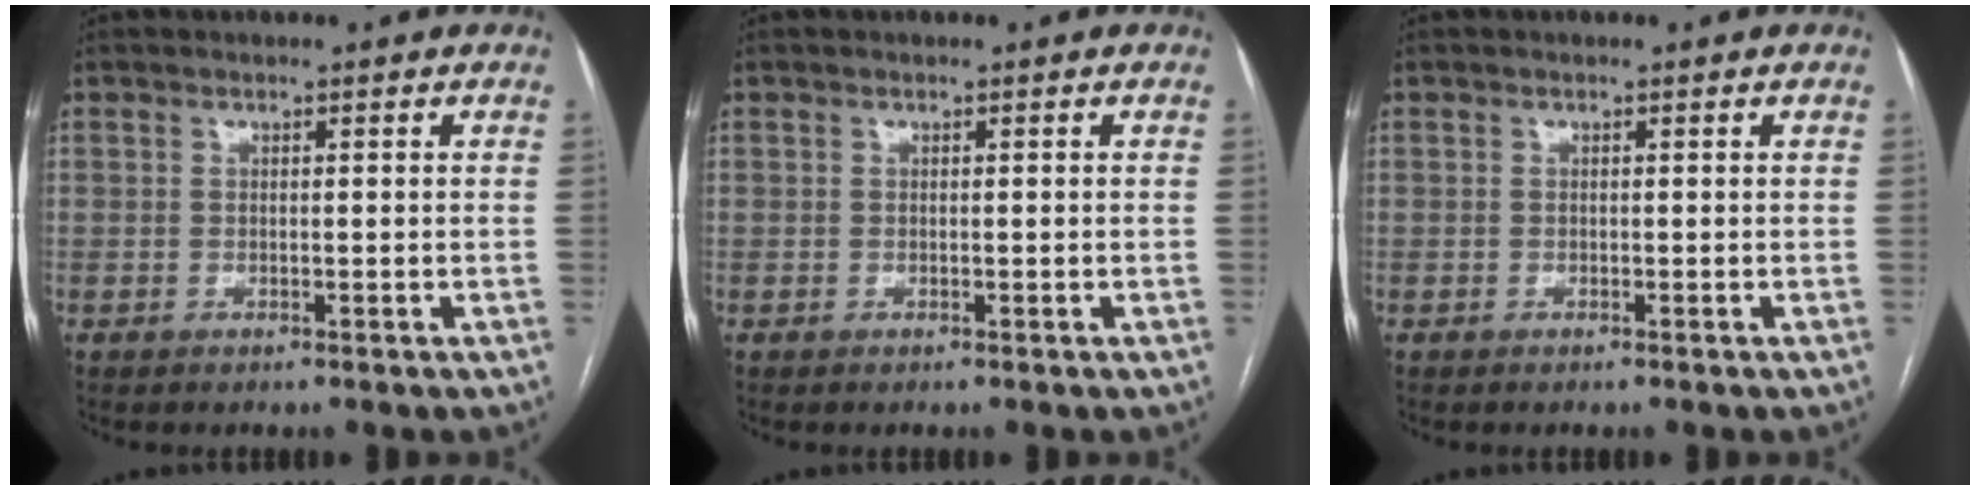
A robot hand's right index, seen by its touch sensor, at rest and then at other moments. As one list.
[{"total": 0.0}, {"total": 0.0}]